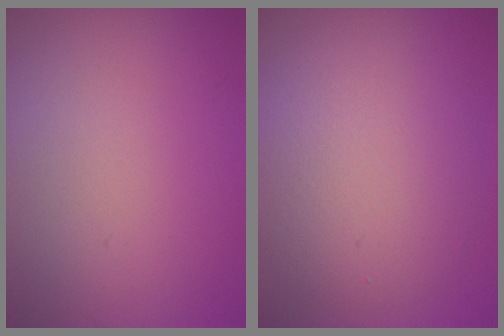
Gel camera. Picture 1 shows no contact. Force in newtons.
{"total": 6.0, "press": 6.0, "slide": 0.3}